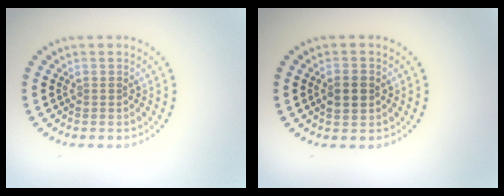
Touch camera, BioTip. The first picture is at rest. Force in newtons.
{"total": 2.3, "press": 2.3, "slide": 0.2}